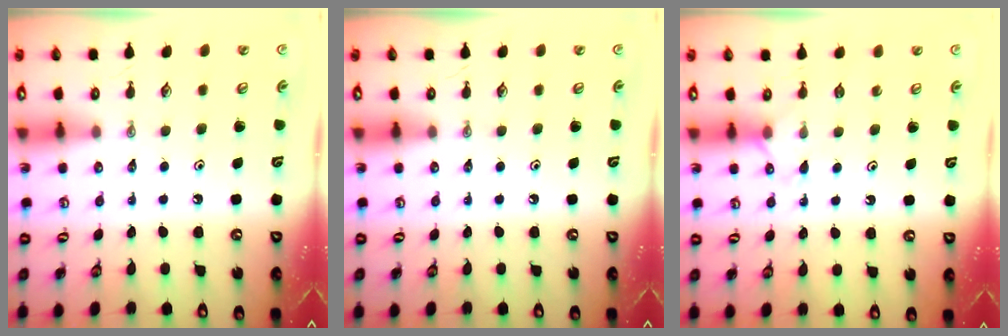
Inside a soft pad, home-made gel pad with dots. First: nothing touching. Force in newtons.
{"total": 0.0}
{"total": 5.9, "press": 5.8, "slide": 0.7}